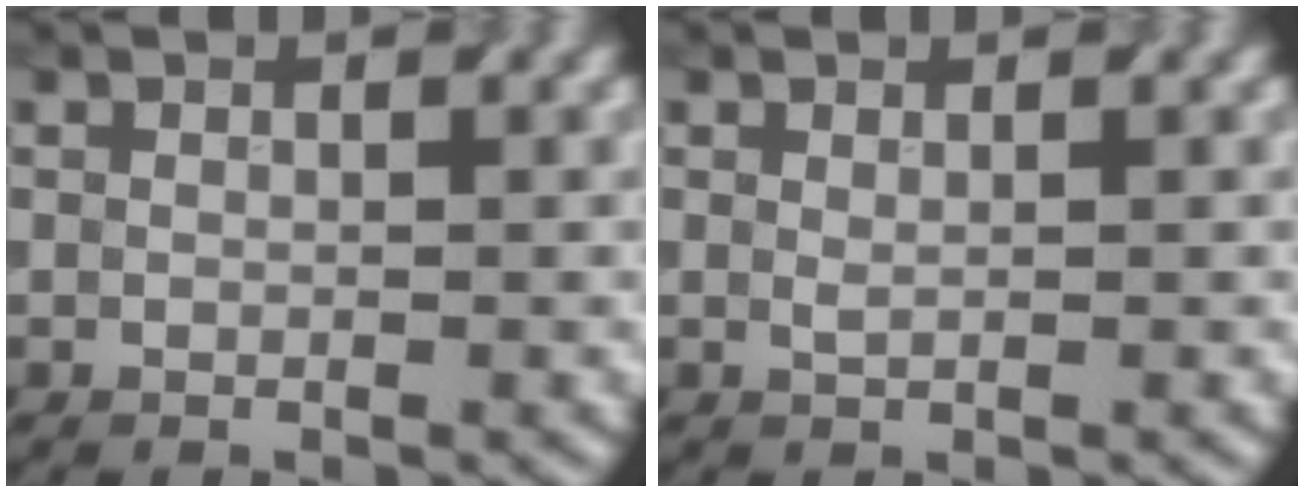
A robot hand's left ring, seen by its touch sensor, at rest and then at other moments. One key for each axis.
{"total": 0.7, "fx": 0.1, "fy": 0.4, "fz": 0.6, "tx": -0.010, "ty": 0.004, "tz": 0.009}